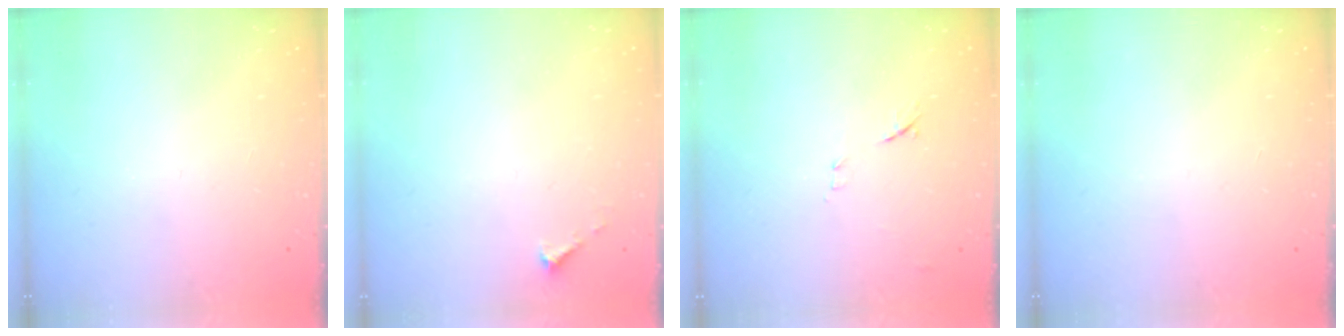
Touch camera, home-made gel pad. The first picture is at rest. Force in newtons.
{"total": 2.1, "press": 2.1, "slide": 0.2}
{"total": 7.5, "press": 7.5, "slide": 0.8}
{"total": 0.0}